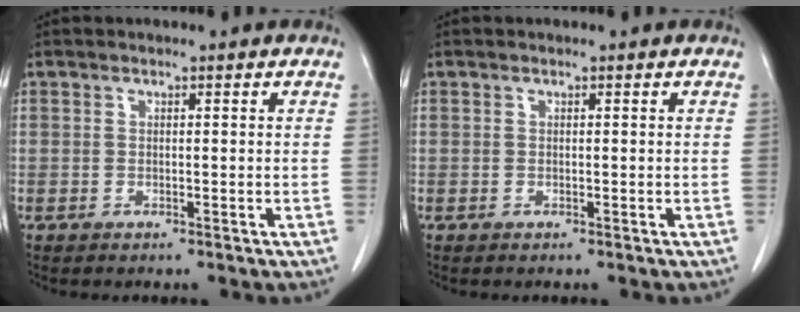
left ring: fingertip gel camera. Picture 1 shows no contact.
{"total": 0.0}